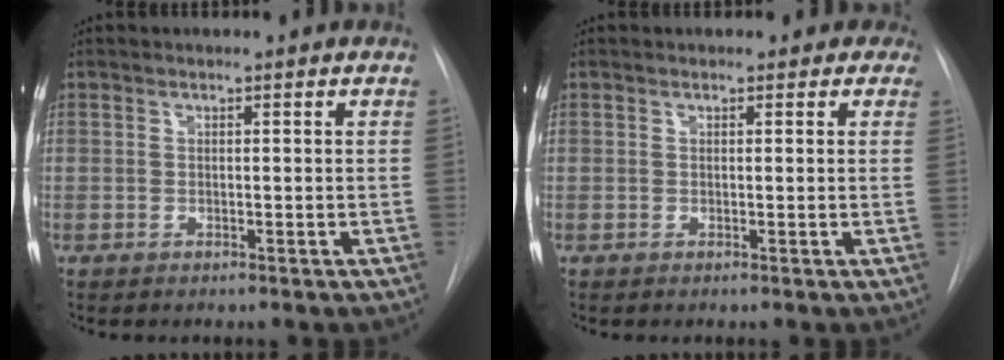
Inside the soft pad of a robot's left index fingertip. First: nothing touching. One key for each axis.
{"total": 2.9, "fx": 2.3, "fy": 1.8, "fz": 0.1, "tx": 0.020, "ty": -0.005, "tz": 0.008}